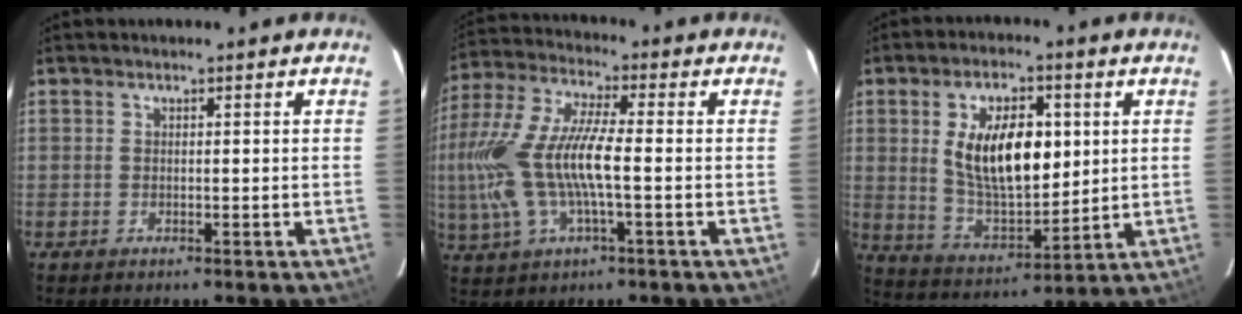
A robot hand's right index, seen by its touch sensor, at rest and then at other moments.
{"total": 17.6, "force": [-2.5, 5.0, 16.7], "torque": [-0.339, -0.008, -0.048]}
{"total": 15.1, "force": [3.3, 7.5, 12.7], "torque": [-0.227, 0.005, 0.073]}